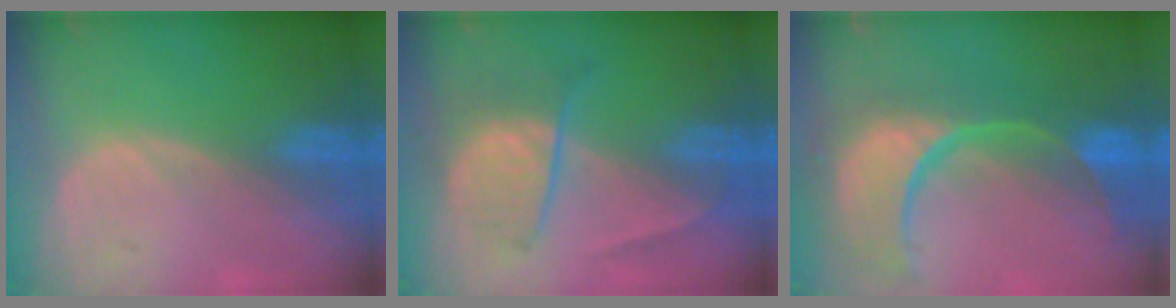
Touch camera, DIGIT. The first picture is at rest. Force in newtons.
{"total": 6.5, "press": 6.2, "slide": 1.9}
{"total": 14.2, "press": 11.3, "slide": 8.7}